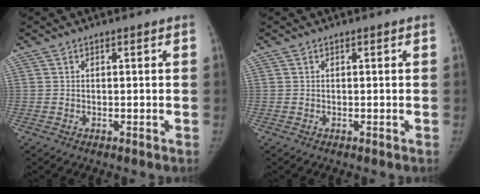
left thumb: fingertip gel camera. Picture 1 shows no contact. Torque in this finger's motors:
{"motor_torque": [0.00, 0.00, 0.15, -0.10, 0.00]}